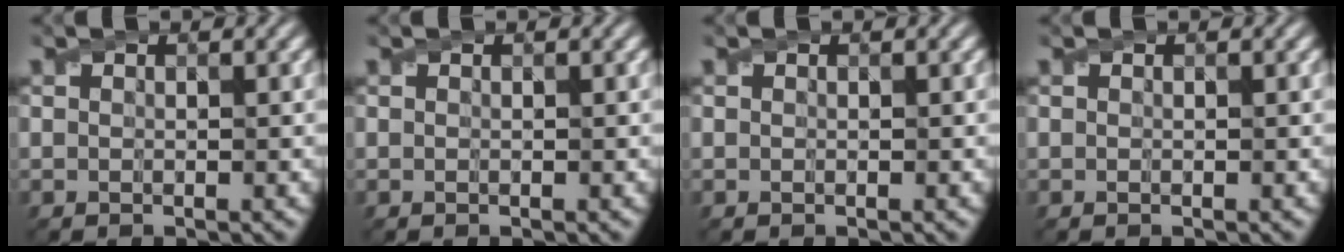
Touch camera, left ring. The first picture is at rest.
{"total": 0.0}
{"total": 0.0}
{"total": 0.0}